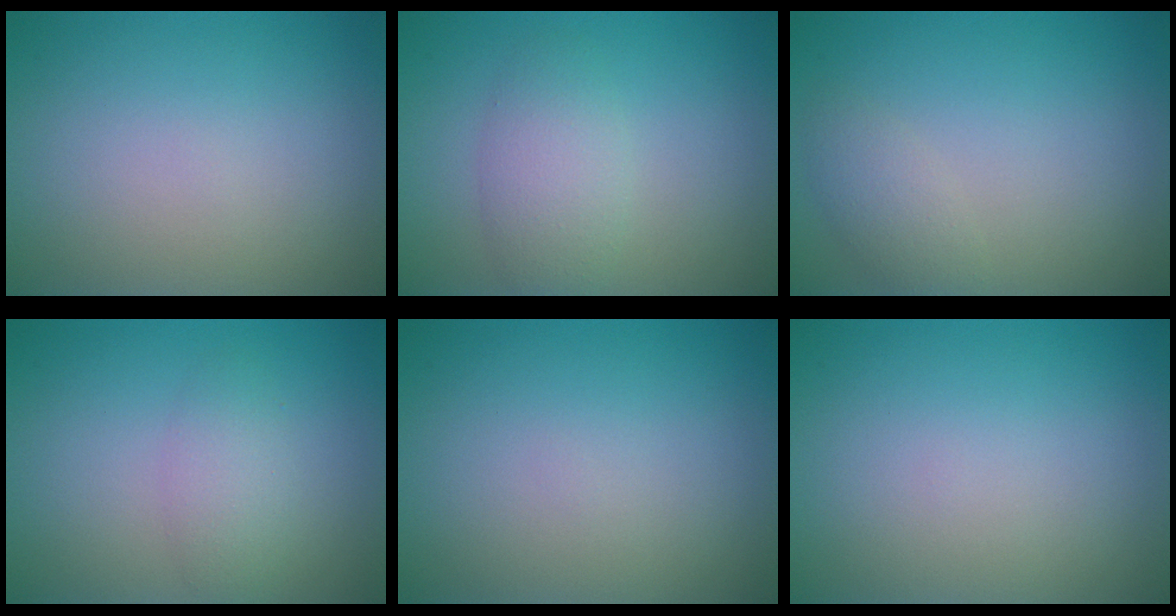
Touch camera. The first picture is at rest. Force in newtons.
{"total": 3.1, "press": 3.1, "slide": 0.0}
{"total": 1.9, "press": 1.9, "slide": 0.2}
{"total": 2.3, "press": 2.3, "slide": 0.0}
{"total": 0.0}
{"total": 0.0}